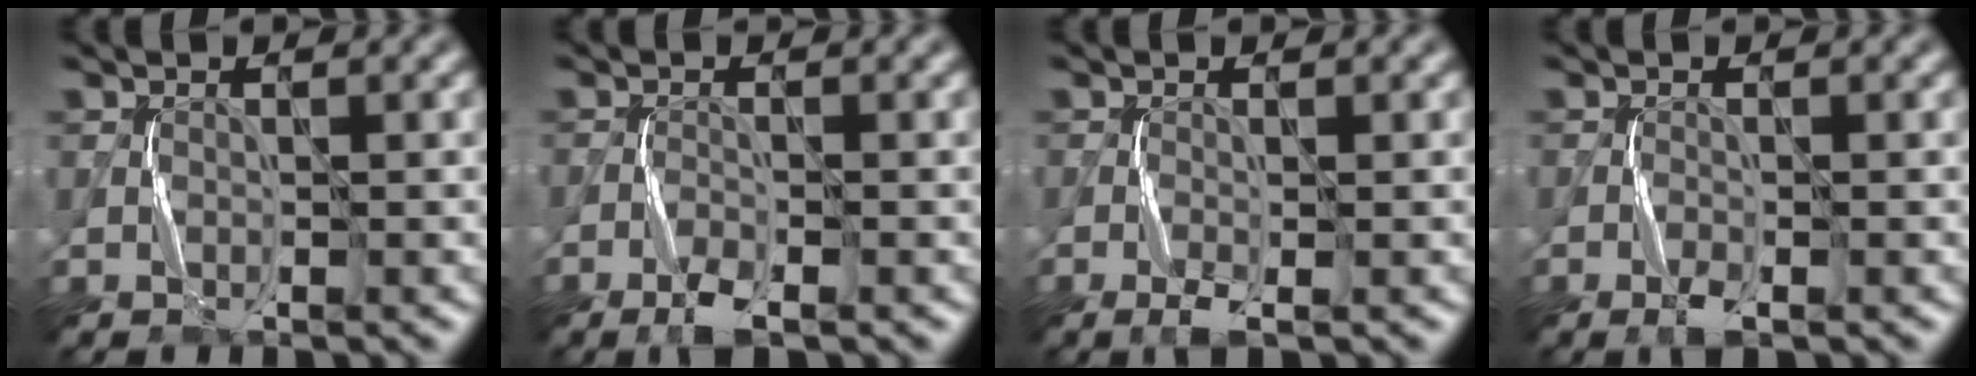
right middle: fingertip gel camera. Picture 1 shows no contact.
{"total": 1.9, "force": [-1.5, 0.2, 1.2], "torque": [-0.029, 0.004, -0.029]}
{"total": 1.6, "force": [-0.8, 0.1, 1.3], "torque": [-0.033, 0.000, -0.018]}
{"total": 1.3, "force": [-0.9, 0.2, 1.0], "torque": [-0.023, 0.003, -0.018]}